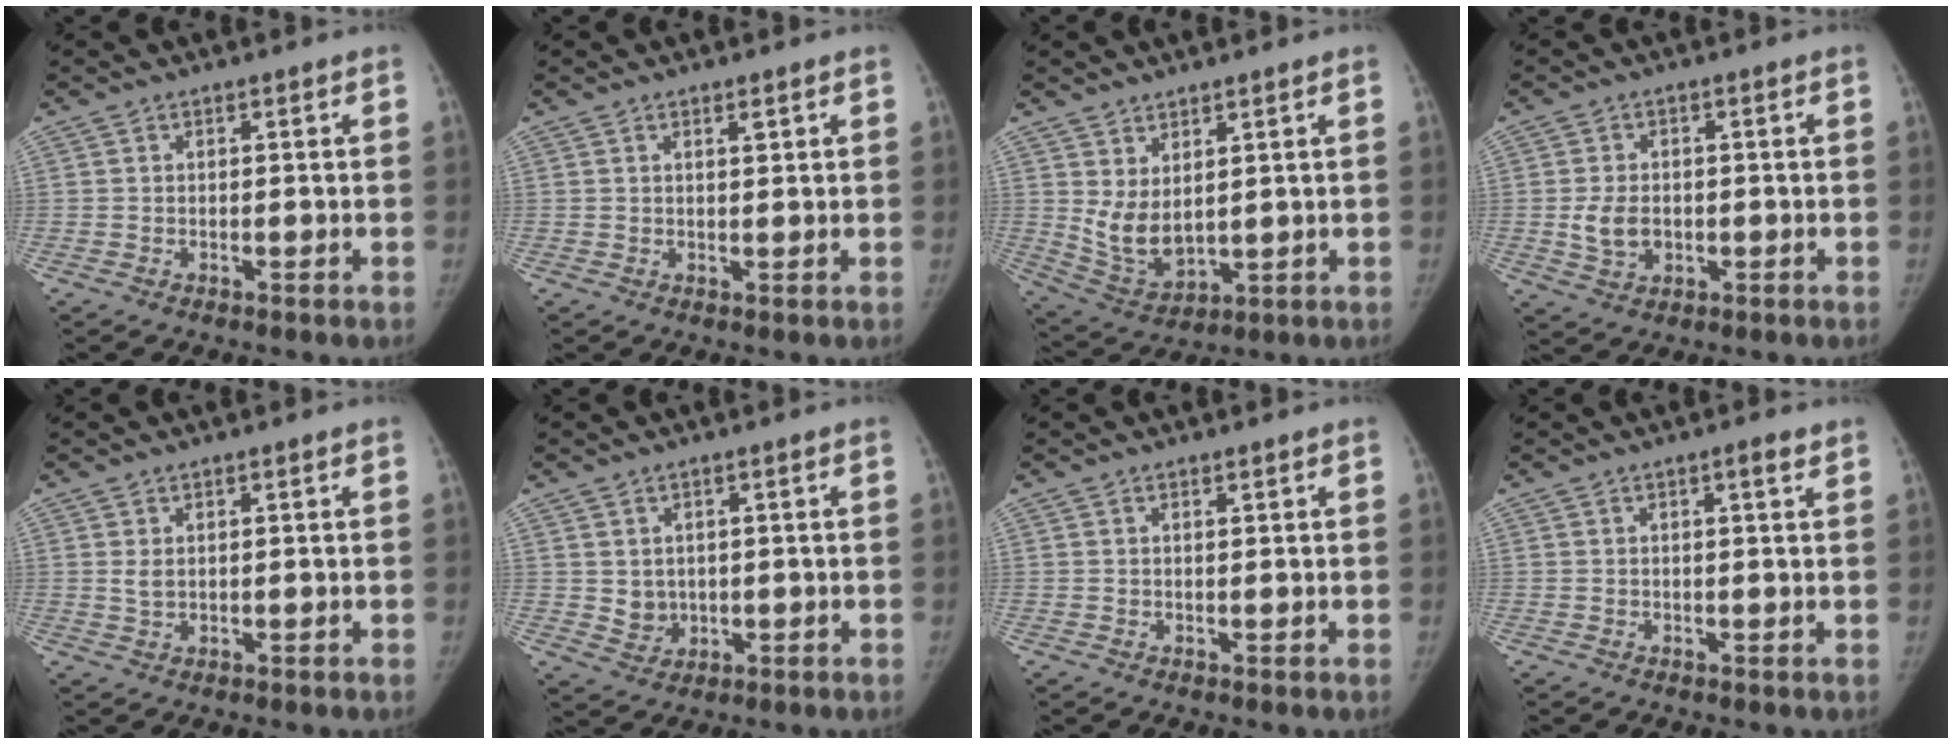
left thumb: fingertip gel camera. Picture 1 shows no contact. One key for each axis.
{"total": 1.5, "fx": 0.9, "fy": 0.5, "fz": 1.1, "tx": -0.011, "ty": -0.004, "tz": 0.014}
{"total": 7.6, "fx": 2.3, "fy": 4.2, "fz": 5.9, "tx": -0.102, "ty": -0.028, "tz": 0.066}
{"total": 5.6, "fx": -0.6, "fy": 4.1, "fz": 3.7, "tx": -0.059, "ty": 0.001, "tz": -0.005}
{"total": 1.7, "fx": 0.6, "fy": 1.0, "fz": 1.2, "tx": -0.019, "ty": -0.005, "tz": 0.016}
{"total": 3.7, "fx": 0.5, "fy": 3.2, "fz": 1.6, "tx": -0.015, "ty": -0.007, "tz": 0.021}
{"total": 0.7, "fx": 0.5, "fy": 0.3, "fz": 0.5, "tx": -0.006, "ty": -0.002, "tz": 0.009}
{"total": 2.0, "fx": 1.1, "fy": 0.2, "fz": 1.6, "tx": -0.025, "ty": -0.005, "tz": 0.016}